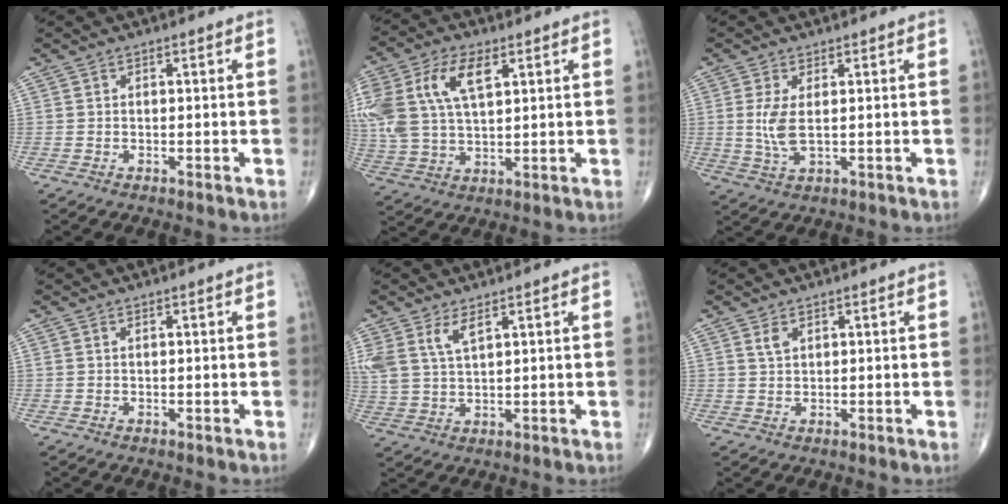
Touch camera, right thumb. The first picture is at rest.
{"total": 16.6, "force": [5.8, 8.9, 12.8], "torque": [-0.295, 0.005, 0.113]}
{"total": 4.8, "force": [0.5, 1.8, 4.4], "torque": [-0.104, -0.011, 0.015]}
{"total": 0.0}
{"total": 6.6, "force": [3.6, 2.8, 4.8], "torque": [-0.109, -0.008, 0.080]}
{"total": 1.9, "force": [1.1, 1.1, 1.2], "torque": [-0.022, -0.002, 0.025]}